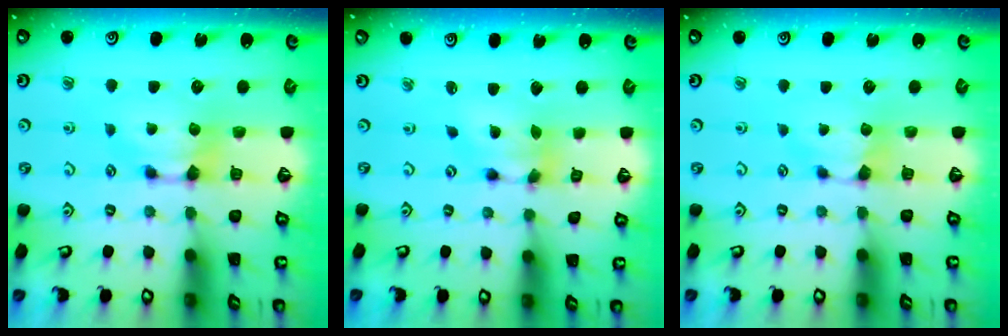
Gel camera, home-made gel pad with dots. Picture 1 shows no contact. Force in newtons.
{"total": 5.3, "press": 4.8, "slide": 2.1}
{"total": 0.8, "press": 0.7, "slide": 0.2}